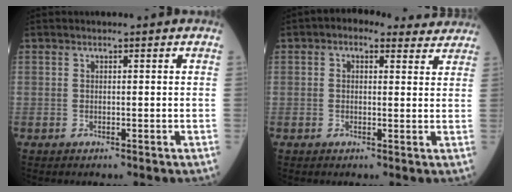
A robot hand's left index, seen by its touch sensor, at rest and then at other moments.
{"total": 5.9, "force": [4.5, 3.0, 2.3], "torque": [-0.026, 0.026, 0.050]}